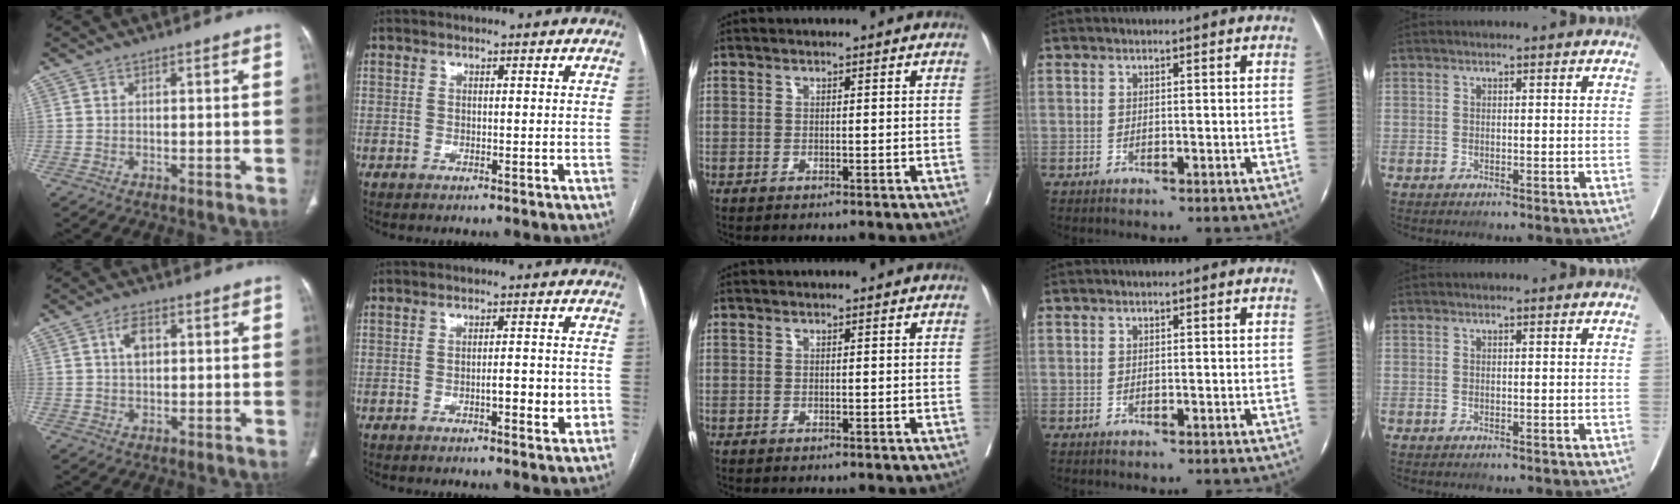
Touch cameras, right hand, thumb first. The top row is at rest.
{"thumb": {"total": 4.1, "force": [1.1, 2.4, 3.1], "torque": [-0.050, 0.004, 0.018]}, "index": {"total": 4.5, "force": [-1.7, 1.1, 4.1], "torque": [-0.058, 0.006, -0.021]}}